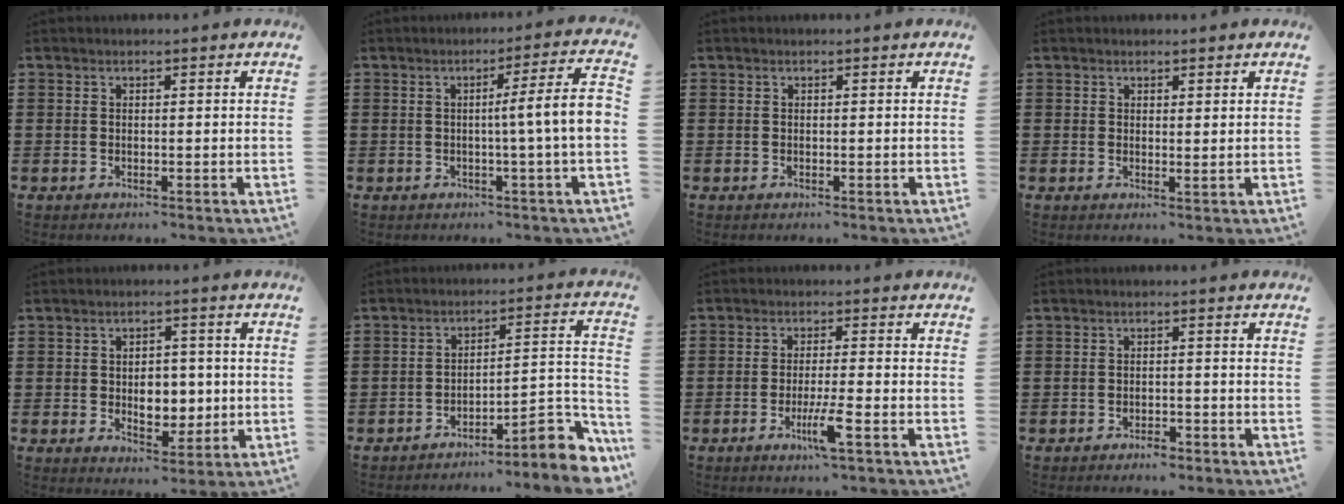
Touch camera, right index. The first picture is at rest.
{"total": 7.8, "force": [-0.2, -0.3, 7.8], "torque": [-0.121, -0.015, -0.009]}
{"total": 0.0}
{"total": 0.9, "force": [0.8, 0.3, 0.2], "torque": [-0.004, 0.002, 0.016]}
{"total": 5.5, "force": [-0.2, 3.9, 3.8], "torque": [-0.057, 0.002, -0.010]}
{"total": 7.4, "force": [-5.2, 1.6, 5.0], "torque": [-0.069, -0.002, -0.098]}
{"total": 5.2, "force": [-2.4, -0.1, 4.7], "torque": [-0.097, -0.022, -0.045]}
{"total": 1.8, "force": [-1.7, 0.4, 0.5], "torque": [-0.015, 0.000, -0.035]}